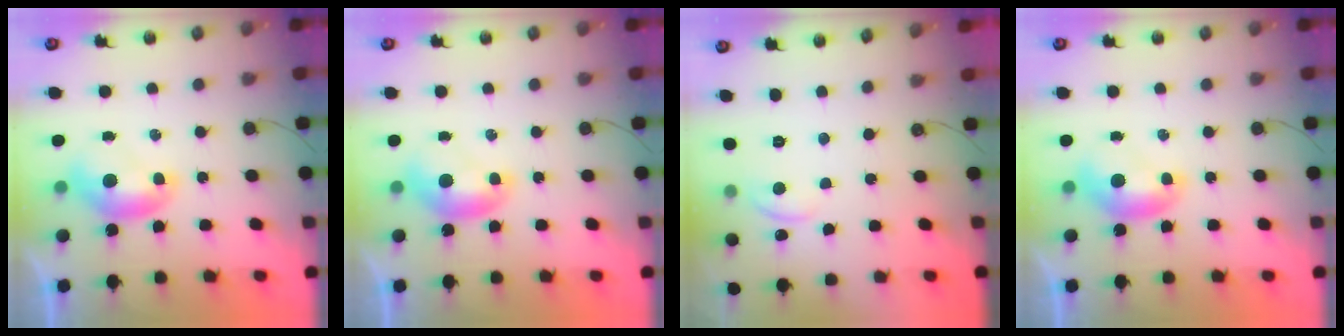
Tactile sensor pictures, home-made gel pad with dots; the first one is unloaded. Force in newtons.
{"total": 0.0}
{"total": 0.5, "press": 0.0, "slide": 0.5}
{"total": 0.0}